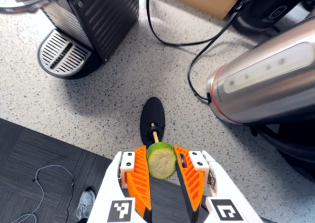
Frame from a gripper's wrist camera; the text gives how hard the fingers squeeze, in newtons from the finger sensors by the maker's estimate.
{"total": 9.0, "left": 8.4, "right": 9.5}